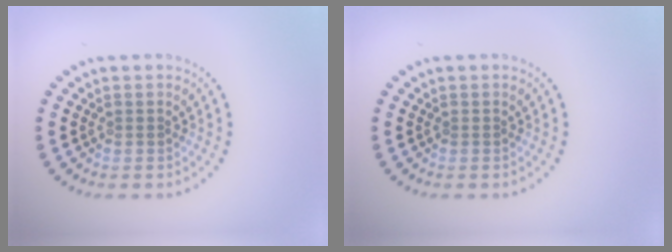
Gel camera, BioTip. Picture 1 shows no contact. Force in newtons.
{"total": 0.0}